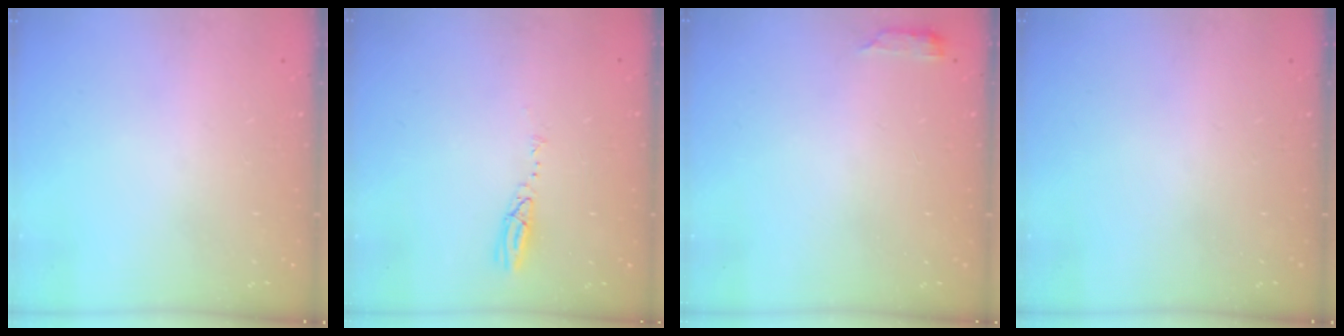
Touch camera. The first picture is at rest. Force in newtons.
{"total": 3.7, "press": 3.7, "slide": 0.1}
{"total": 2.9, "press": 2.9, "slide": 0.5}
{"total": 0.0}